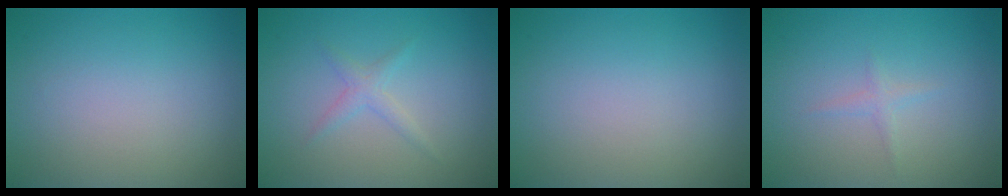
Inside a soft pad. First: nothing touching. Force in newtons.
{"total": 1.3, "press": 1.3, "slide": 0.1}
{"total": 0.0}
{"total": 0.8, "press": 0.8, "slide": 0.1}